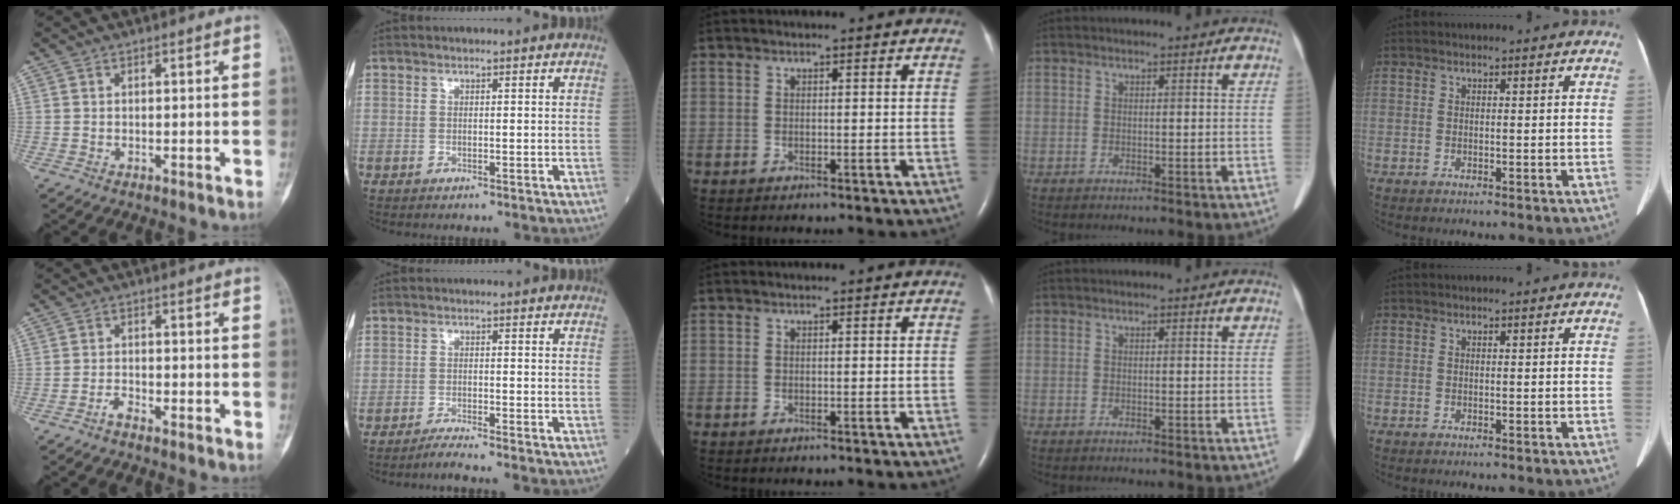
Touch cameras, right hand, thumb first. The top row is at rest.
{"thumb": {"total": 1.9, "force": [-1.6, 0.4, 0.9], "torque": [-0.022, 0.010, -0.034]}, "index": {"total": 2.6, "force": [-2.3, -0.7, 0.7], "torque": [-0.019, -0.007, -0.044]}}